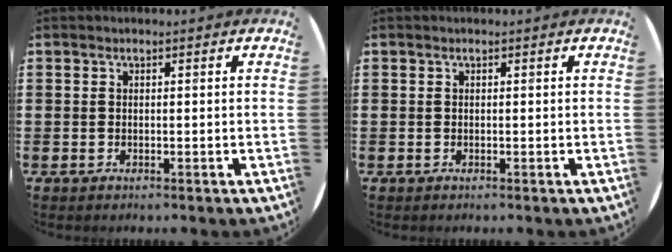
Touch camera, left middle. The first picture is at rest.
{"total": 0.0}